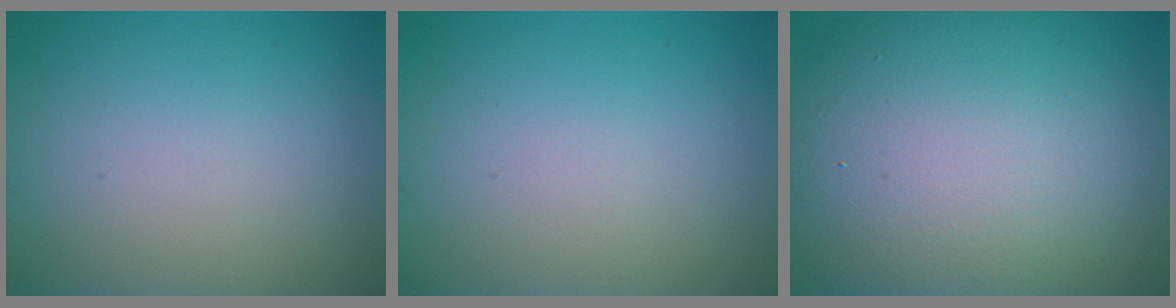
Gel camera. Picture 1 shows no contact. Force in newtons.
{"total": 0.0}
{"total": 16.2, "press": 16.1, "slide": 1.2}